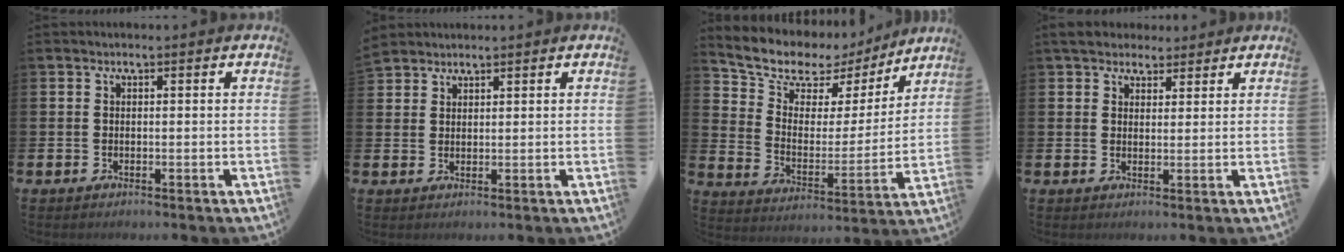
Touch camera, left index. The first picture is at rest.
{"total": 2.2, "force": [2.1, 0.6, -0.4], "torque": [0.016, -0.011, 0.039]}
{"total": 9.1, "force": [7.8, 4.2, 1.8], "torque": [-0.079, -0.057, 0.138]}
{"total": 4.2, "force": [3.7, 2.0, 0.4], "torque": [-0.009, -0.012, 0.068]}